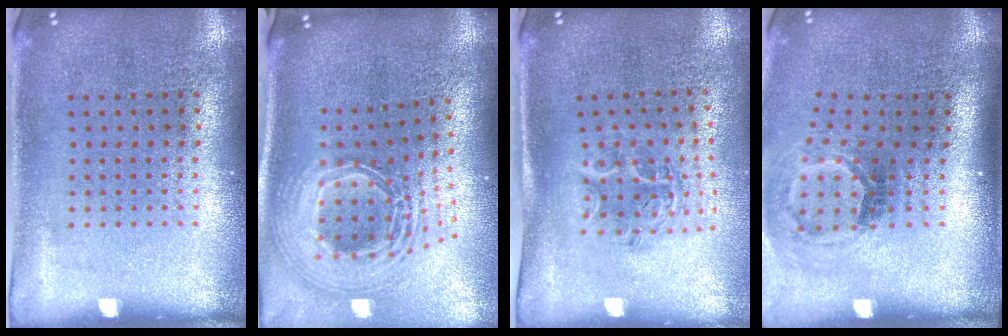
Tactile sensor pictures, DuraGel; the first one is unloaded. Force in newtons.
{"total": 2.8, "press": 2.0, "slide": 2.0}
{"total": 1.1, "press": 1.1, "slide": 0.1}
{"total": 1.9, "press": 1.2, "slide": 1.5}